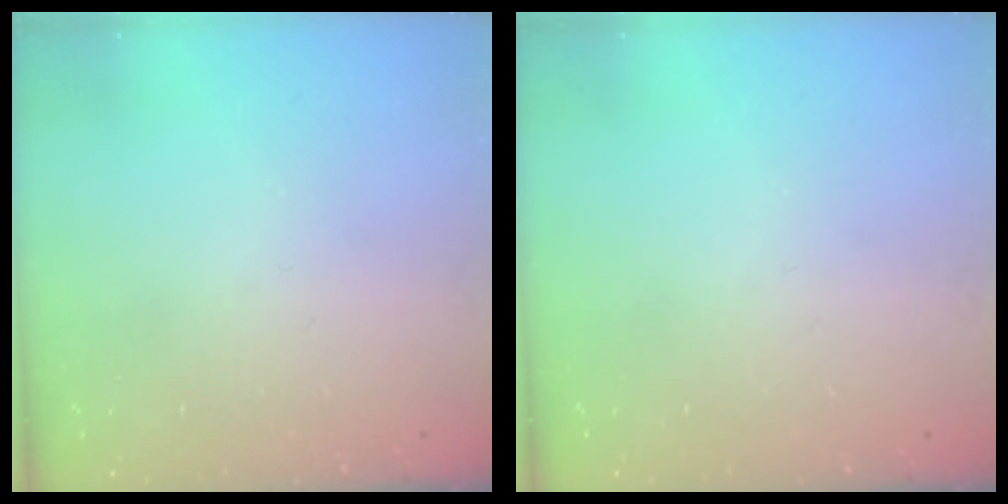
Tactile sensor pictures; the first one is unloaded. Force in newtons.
{"total": 0.0}